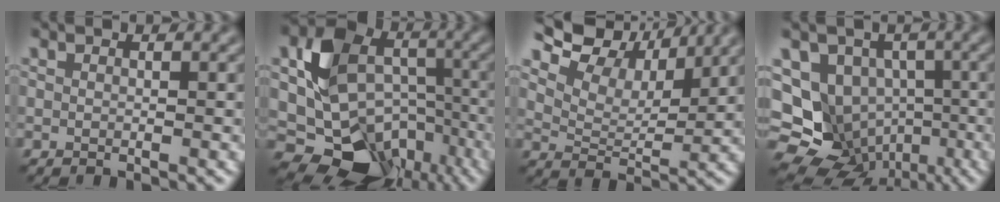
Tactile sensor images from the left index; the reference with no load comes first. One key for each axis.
{"total": 13.6, "fx": -3.3, "fy": 11.0, "fz": 7.4, "tx": -0.126, "ty": -0.029, "tz": -0.049}
{"total": 10.4, "fx": 7.7, "fy": 5.1, "fz": 4.8, "tx": -0.111, "ty": 0.009, "tz": 0.137}
{"total": 15.3, "fx": -3.7, "fy": 13.7, "fz": 5.8, "tx": -0.127, "ty": -0.012, "tz": -0.051}